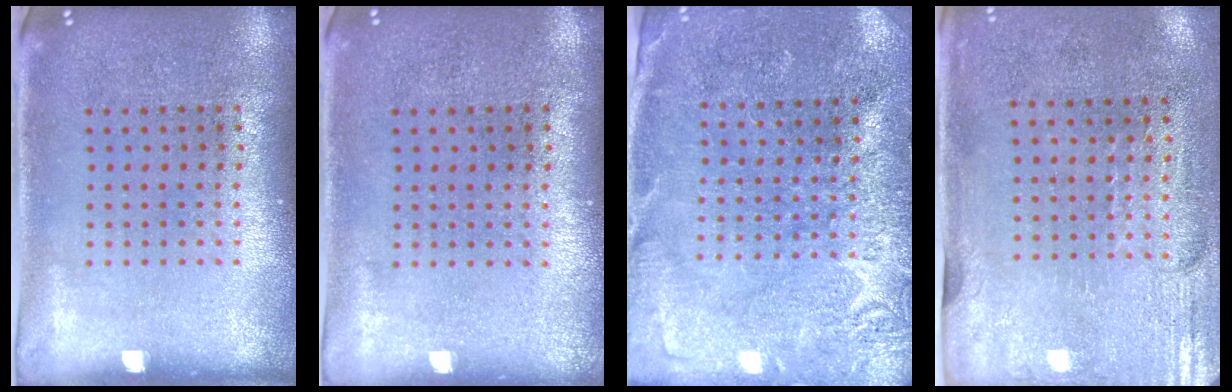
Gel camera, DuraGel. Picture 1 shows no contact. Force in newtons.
{"total": 0.0}
{"total": 2.7, "press": 2.7, "slide": 0.2}
{"total": 2.9, "press": 2.5, "slide": 1.5}